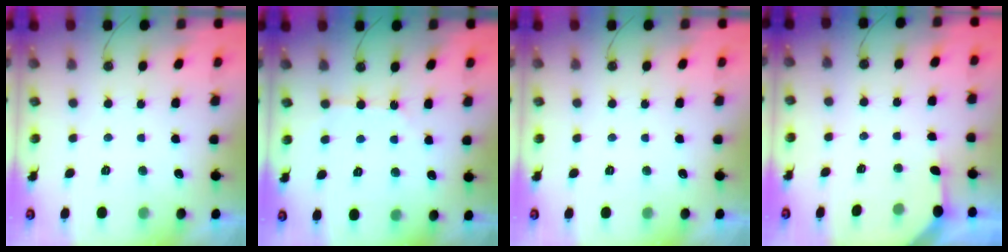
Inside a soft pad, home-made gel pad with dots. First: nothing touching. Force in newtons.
{"total": 4.8, "press": 4.7, "slide": 0.7}
{"total": 0.0}
{"total": 2.2, "press": 2.2, "slide": 0.3}